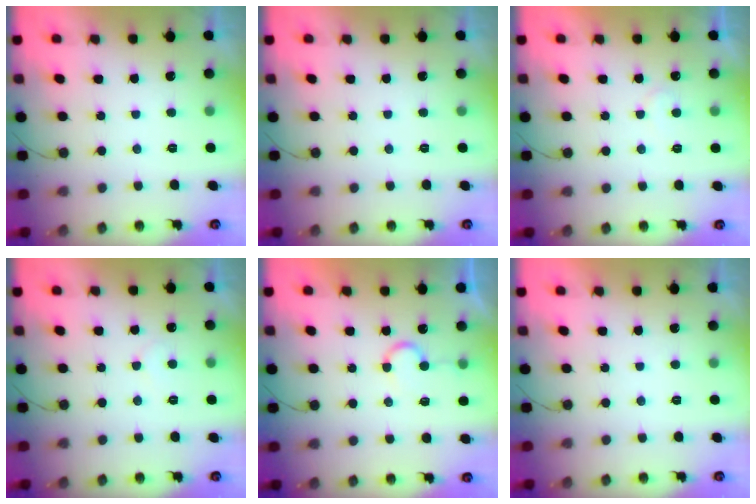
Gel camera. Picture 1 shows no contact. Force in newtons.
{"total": 0.0}
{"total": 5.6, "press": 5.6, "slide": 0.3}
{"total": 4.4, "press": 4.4, "slide": 0.3}
{"total": 6.1, "press": 6.1, "slide": 0.6}
{"total": 1.8, "press": 1.8, "slide": 0.0}